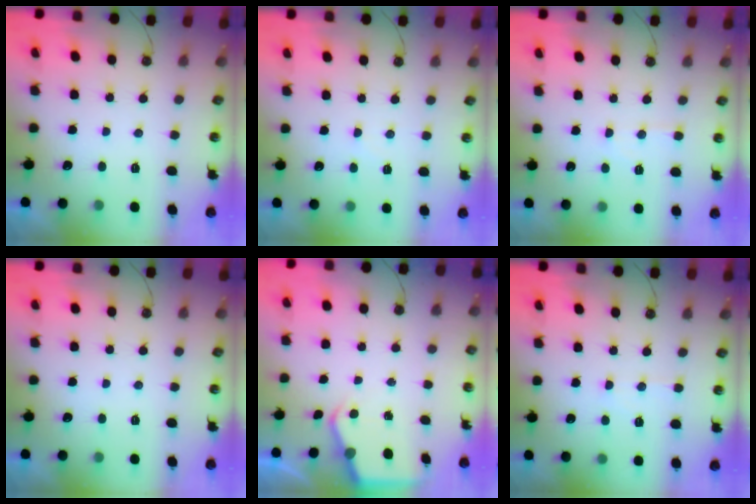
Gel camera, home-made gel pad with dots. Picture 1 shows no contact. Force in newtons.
{"total": 3.3, "press": 3.2, "slide": 0.5}
{"total": 5.9, "press": 5.9, "slide": 0.6}
{"total": 0.0}
{"total": 4.1, "press": 4.1, "slide": 0.3}
{"total": 4.7, "press": 4.6, "slide": 0.3}